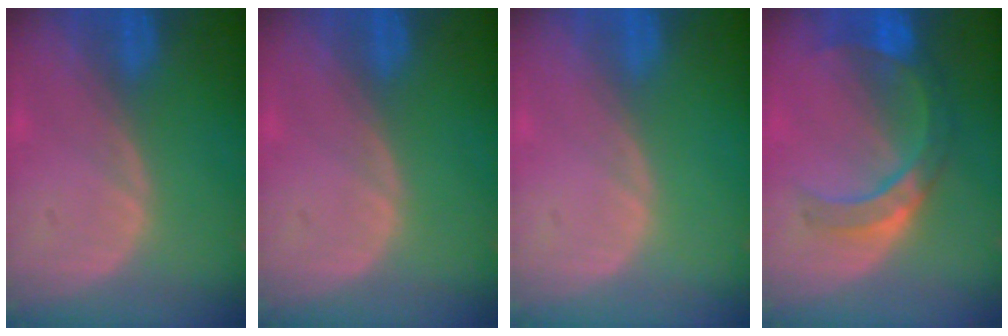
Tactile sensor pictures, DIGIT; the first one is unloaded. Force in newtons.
{"total": 0.0}
{"total": 0.0}
{"total": 7.1, "press": 7.0, "slide": 0.8}